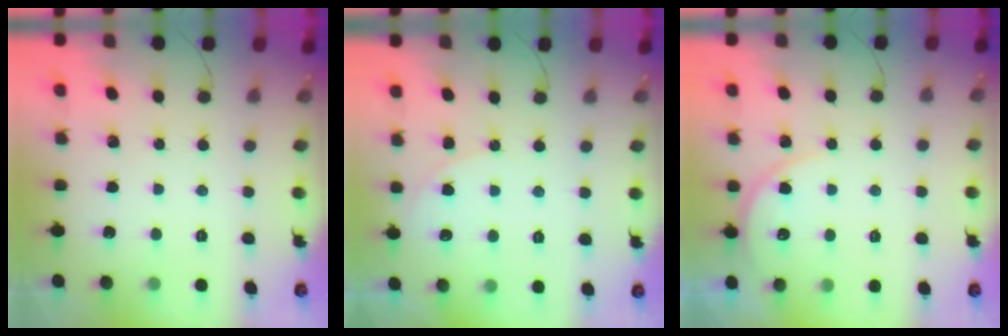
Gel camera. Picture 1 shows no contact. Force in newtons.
{"total": 5.0, "press": 5.0, "slide": 0.6}
{"total": 5.8, "press": 5.8, "slide": 0.4}